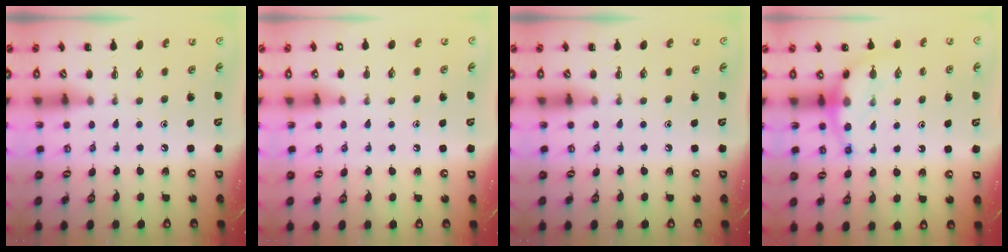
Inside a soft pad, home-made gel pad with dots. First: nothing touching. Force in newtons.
{"total": 1.4, "press": 1.4, "slide": 0.1}
{"total": 0.0}
{"total": 7.4, "press": 7.3, "slide": 1.2}